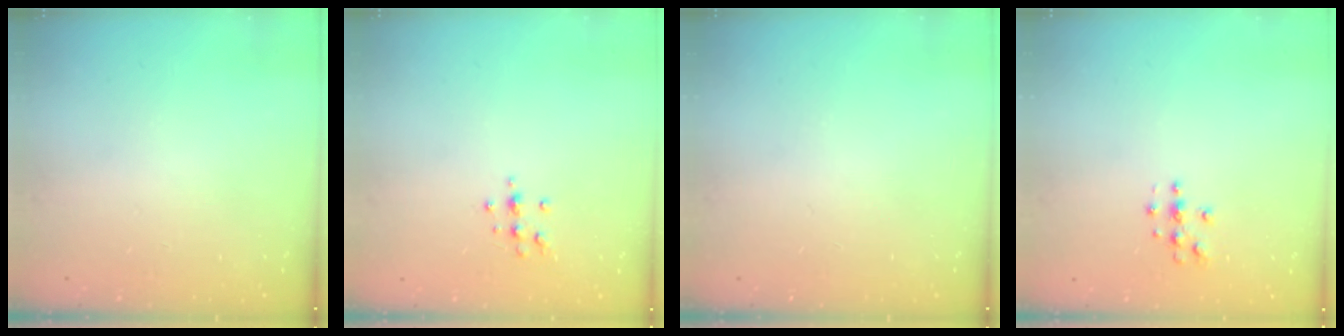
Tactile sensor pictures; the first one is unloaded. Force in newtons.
{"total": 6.8, "press": 6.8, "slide": 0.6}
{"total": 0.0}
{"total": 3.8, "press": 3.8, "slide": 0.5}